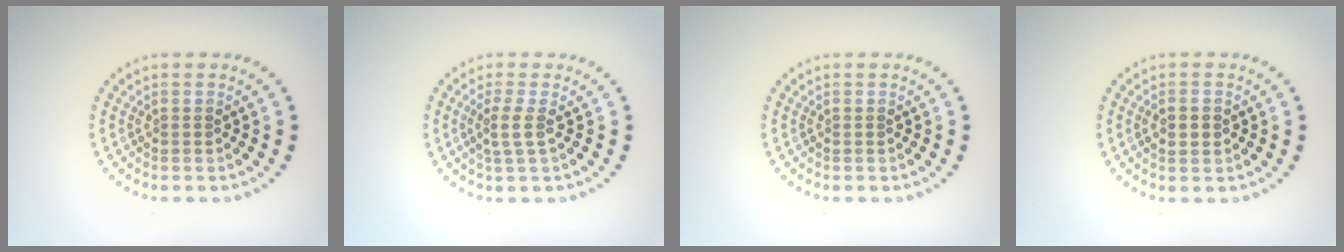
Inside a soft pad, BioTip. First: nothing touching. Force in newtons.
{"total": 1.8, "press": 1.4, "slide": 1.2}
{"total": 0.0}
{"total": 1.6, "press": 1.6, "slide": 0.0}